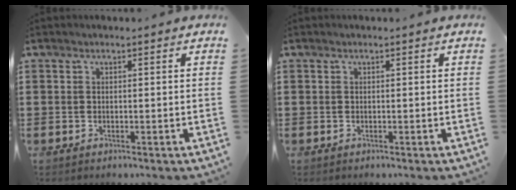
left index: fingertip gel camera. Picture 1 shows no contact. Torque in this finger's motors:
{"motor_torque": [0.00, 0.01, 0.00, -0.01]}